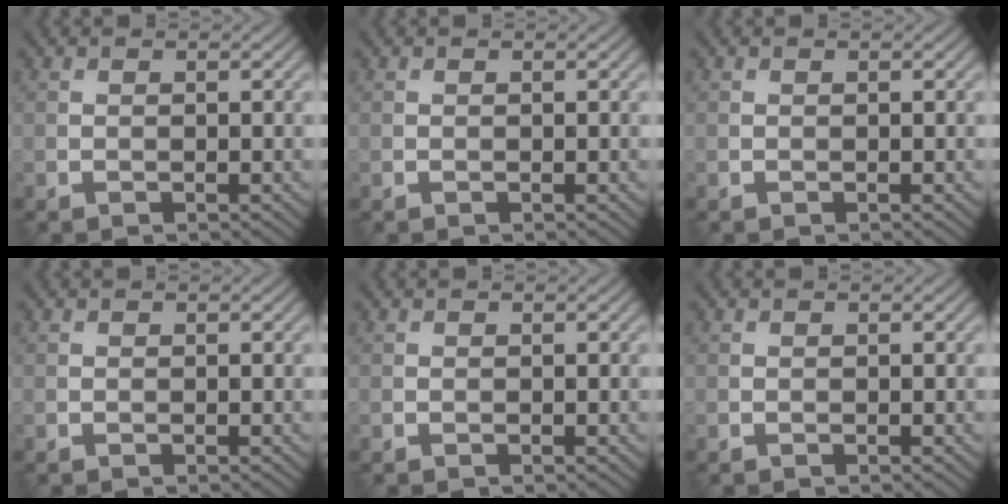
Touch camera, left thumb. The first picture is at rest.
{"total": 0.0}
{"total": 0.0}
{"total": 0.0}
{"total": 0.0}
{"total": 0.0}